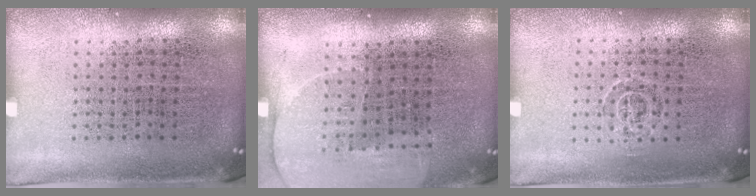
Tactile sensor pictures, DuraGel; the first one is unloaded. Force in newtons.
{"total": 1.4, "press": 1.3, "slide": 0.5}
{"total": 0.7, "press": 0.5, "slide": 0.6}